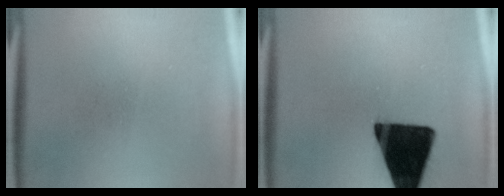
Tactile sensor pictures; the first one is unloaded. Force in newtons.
{"total": 18.9}